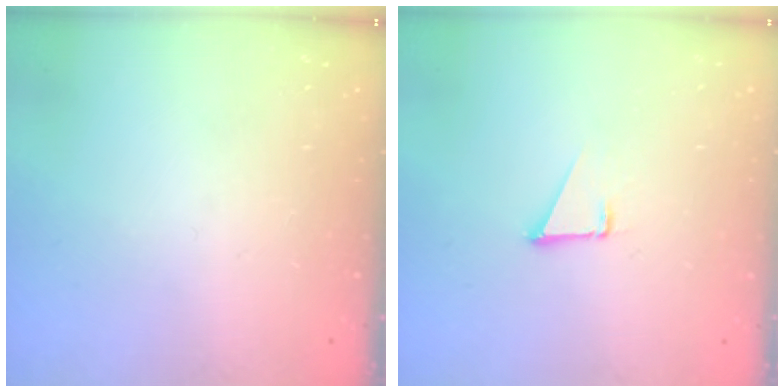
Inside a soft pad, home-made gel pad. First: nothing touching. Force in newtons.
{"total": 1.7, "press": 1.7, "slide": 0.1}